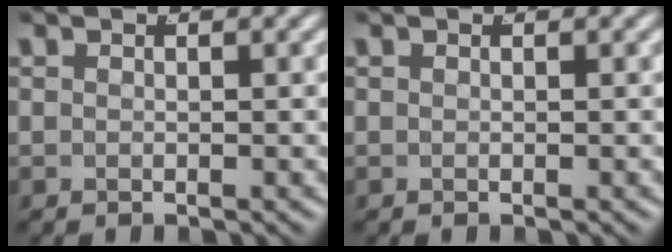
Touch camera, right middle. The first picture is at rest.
{"total": 0.0}